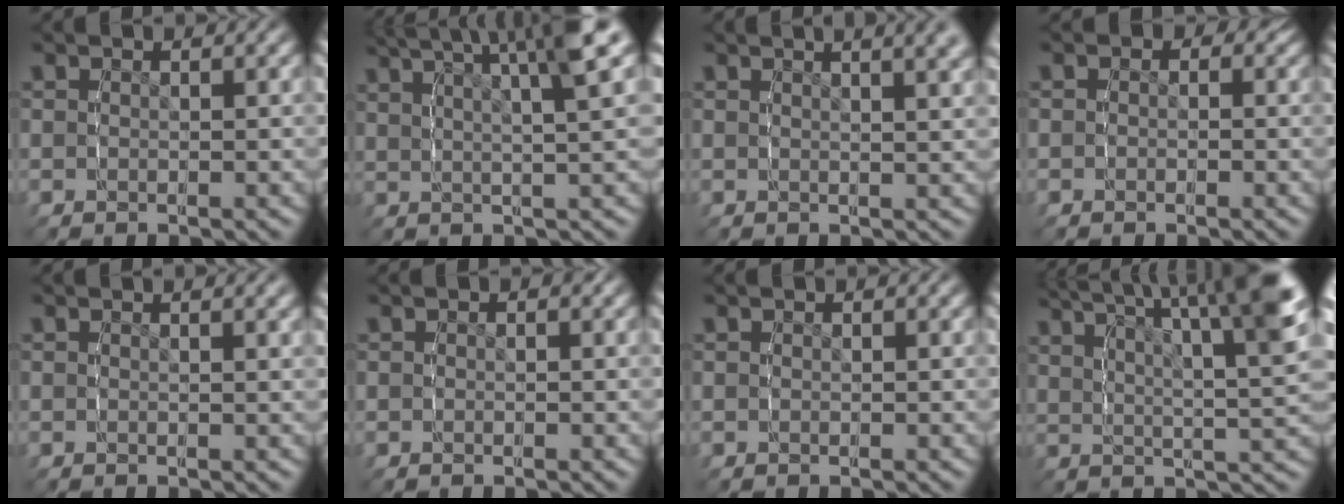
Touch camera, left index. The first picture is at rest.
{"total": 6.8, "force": [4.2, 1.6, 5.0], "torque": [-0.072, 0.008, 0.058]}
{"total": 5.3, "force": [3.4, 1.9, 3.6], "torque": [-0.042, 0.015, 0.044]}
{"total": 1.0, "force": [-0.8, 0.3, -0.6], "torque": [0.007, -0.012, -0.016]}
{"total": 0.7, "force": [0.4, 0.0, 0.6], "torque": [-0.005, 0.002, 0.005]}
{"total": 0.6, "force": [0.1, 0.3, 0.4], "torque": [-0.002, 0.002, -0.002]}
{"total": 0.0}
{"total": 8.6, "force": [4.1, 3.0, 7.0], "torque": [-0.086, -0.002, 0.054]}